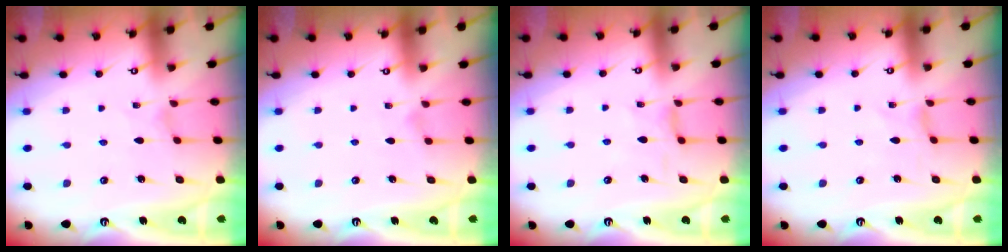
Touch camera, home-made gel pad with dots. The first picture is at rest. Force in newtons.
{"total": 0.0}
{"total": 4.2, "press": 4.2, "slide": 0.2}
{"total": 0.0}